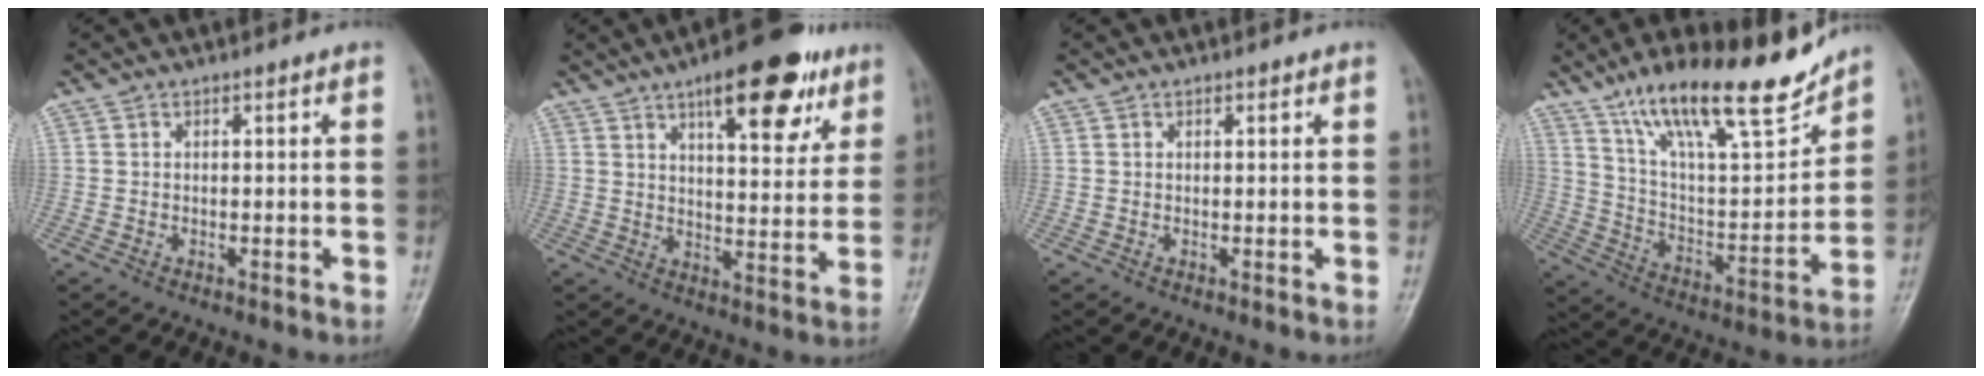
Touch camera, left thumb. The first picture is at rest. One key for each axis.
{"total": 16.2, "fx": 9.1, "fy": 6.1, "fz": 11.9, "tx": -0.128, "ty": -0.031, "tz": 0.130}
{"total": 0.6, "fx": 0.4, "fy": 0.3, "fz": 0.4, "tx": -0.004, "ty": -0.001, "tz": 0.004}
{"total": 22.4, "fx": 16.0, "fy": 6.4, "fz": 14.2, "tx": -0.197, "ty": -0.068, "tz": 0.276}